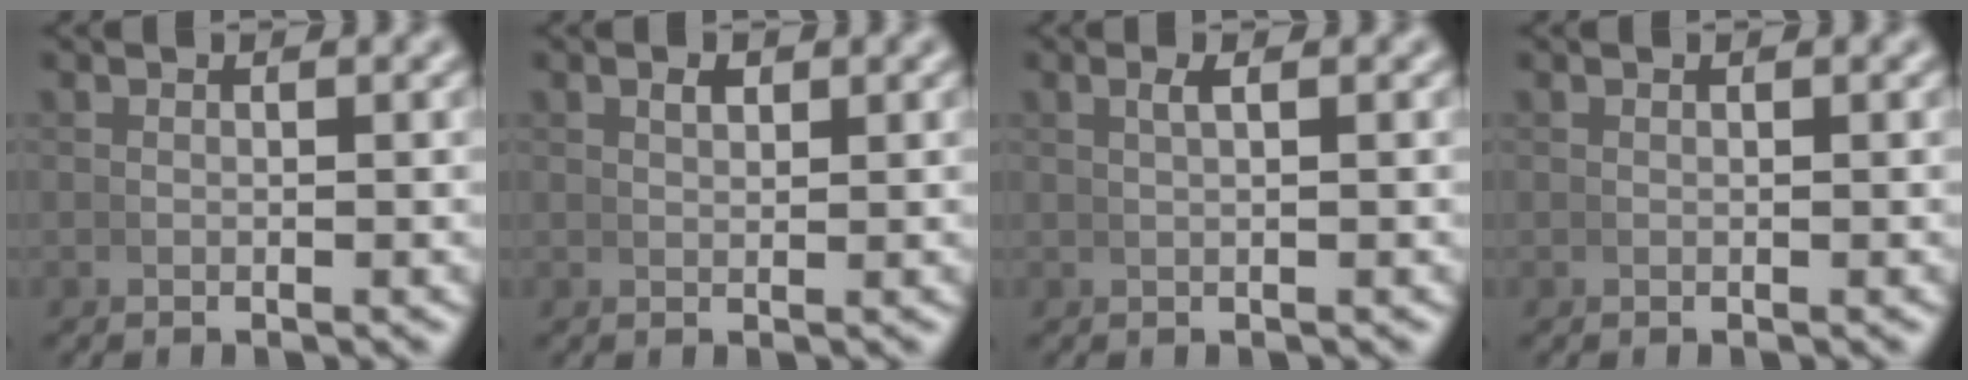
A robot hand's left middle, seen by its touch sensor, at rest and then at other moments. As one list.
[{"total": 1.1, "force": [0.7, 0.5, 0.7], "torque": [-0.007, 0.001, 0.014]}, {"total": 1.1, "force": [0.4, 0.0, 1.0], "torque": [-0.017, 0.005, 0.007]}, {"total": 0.0}]